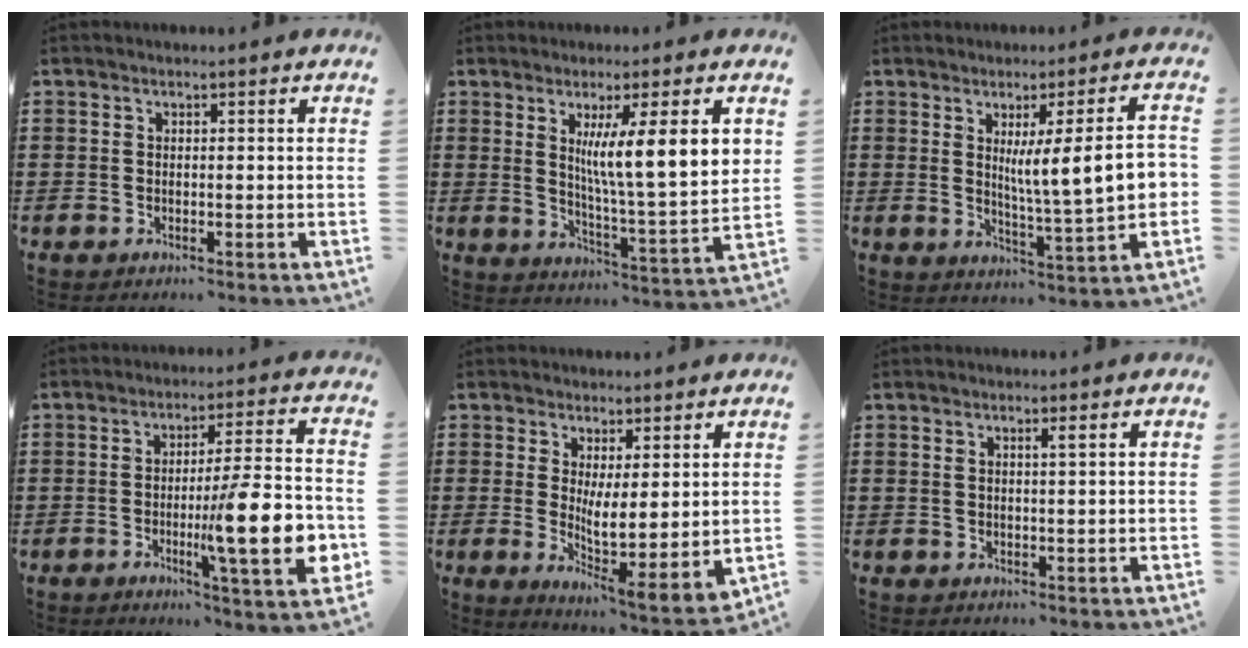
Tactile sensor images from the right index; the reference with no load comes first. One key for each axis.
{"total": 9.9, "fx": 3.9, "fy": 0.8, "fz": 9.1, "tx": -0.164, "ty": -0.016, "tz": 0.060}
{"total": 10.2, "fx": 1.7, "fy": 0.9, "fz": 10.0, "tx": -0.157, "ty": -0.007, "tz": 0.022}
{"total": 13.8, "fx": -3.1, "fy": 1.7, "fz": 13.4, "tx": -0.209, "ty": -0.015, "tz": -0.057}
{"total": 4.6, "fx": 1.2, "fy": 1.1, "fz": 4.3, "tx": -0.083, "ty": -0.023, "tz": 0.020}
{"total": 1.0, "fx": 0.6, "fy": 0.0, "fz": 0.8, "tx": -0.016, "ty": -0.001, "tz": 0.010}